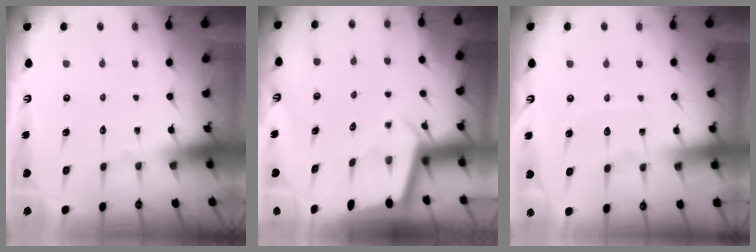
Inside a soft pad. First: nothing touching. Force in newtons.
{"total": 1.7, "press": 1.7, "slide": 0.1}
{"total": 5.1, "press": 5.0, "slide": 0.6}